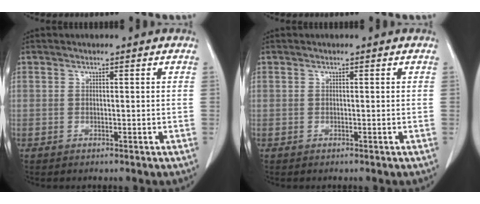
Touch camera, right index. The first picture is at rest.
{"total": 0.0}